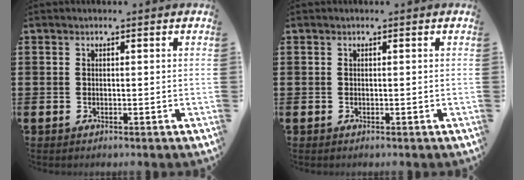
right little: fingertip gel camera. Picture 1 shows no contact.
{"total": 0.0}